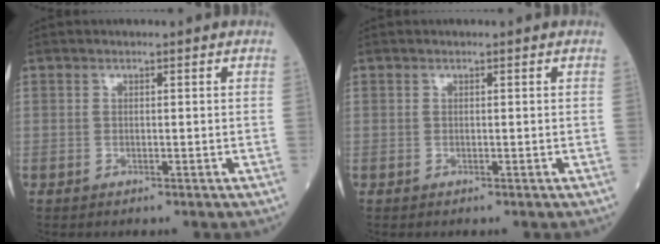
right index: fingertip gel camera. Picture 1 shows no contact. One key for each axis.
{"total": 0.0}